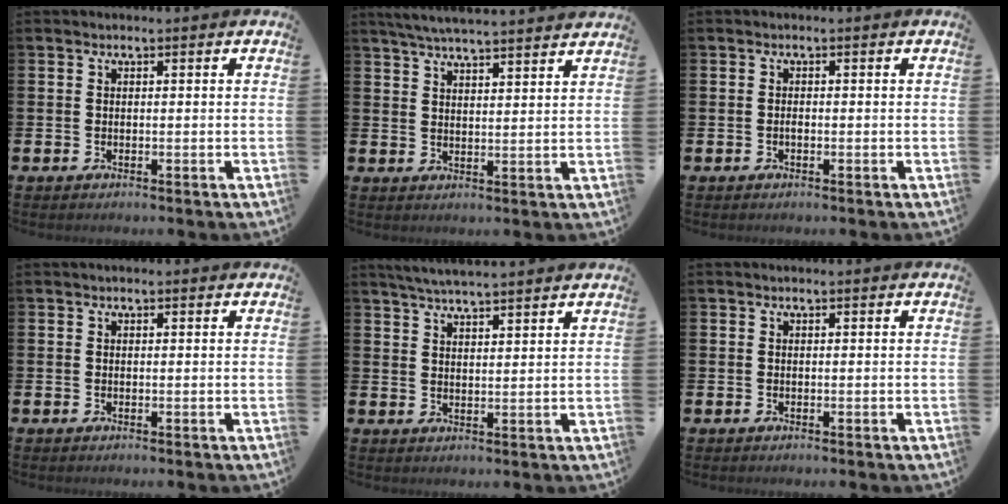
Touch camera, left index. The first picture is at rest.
{"total": 5.2, "force": [5.1, -0.2, 1.1], "torque": [-0.041, -0.020, 0.092]}
{"total": 0.6, "force": [-0.2, 0.2, 0.5], "torque": [-0.013, 0.001, -0.004]}
{"total": 0.6, "force": [0.6, 0.2, 0.3], "torque": [0.004, 0.000, 0.008]}
{"total": 4.8, "force": [4.7, -0.3, 0.9], "torque": [-0.037, -0.015, 0.086]}
{"total": 0.0}